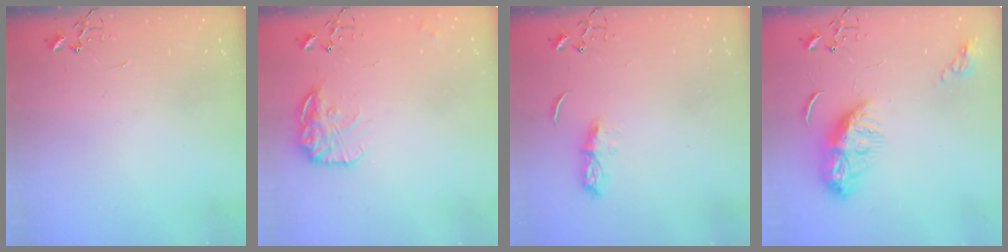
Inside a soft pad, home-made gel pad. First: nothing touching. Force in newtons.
{"total": 13.7, "press": 13.7, "slide": 0.9}
{"total": 6.1, "press": 6.0, "slide": 0.7}
{"total": 10.9, "press": 10.9, "slide": 0.4}